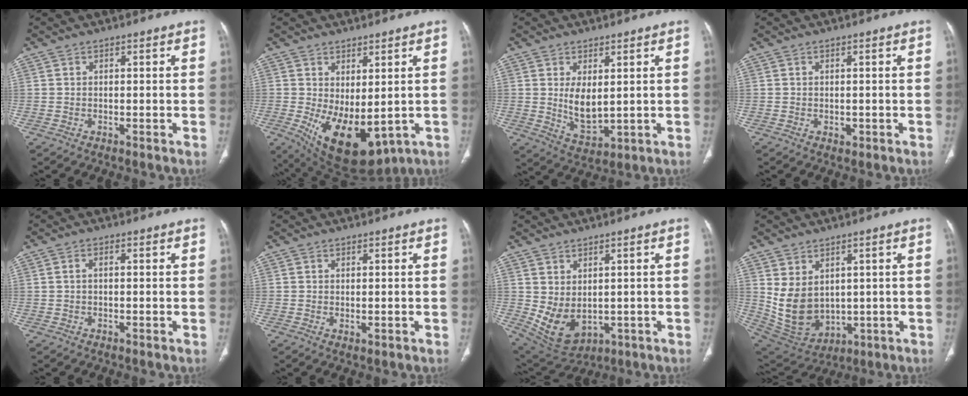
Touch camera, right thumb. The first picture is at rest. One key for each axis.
{"total": 13.3, "fx": -2.0, "fy": 6.6, "fz": 11.3, "tx": -0.175, "ty": -0.019, "tz": 0.000}
{"total": 6.4, "fx": 1.1, "fy": 3.2, "fz": 5.4, "tx": -0.088, "ty": -0.024, "tz": 0.035}
{"total": 0.9, "fx": -0.3, "fy": 0.6, "fz": 0.6, "tx": -0.006, "ty": -0.002, "tz": -0.001}
{"total": 1.1, "fx": 0.0, "fy": 0.5, "fz": 0.9, "tx": -0.017, "ty": 0.003, "tz": -0.002}
{"total": 1.0, "fx": -0.2, "fy": 0.4, "fz": 0.9, "tx": -0.018, "ty": -0.006, "tz": 0.001}
{"total": 8.8, "fx": -0.3, "fy": 5.9, "fz": 6.5, "tx": -0.105, "ty": -0.008, "tz": 0.028}
{"total": 11.3, "fx": 1.7, "fy": 8.4, "fz": 7.4, "tx": -0.125, "ty": -0.016, "tz": 0.071}